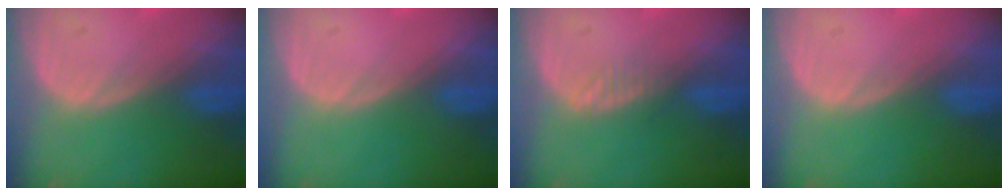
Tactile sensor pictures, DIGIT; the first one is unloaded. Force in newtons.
{"total": 0.0}
{"total": 1.6, "press": 1.6, "slide": 0.1}
{"total": 0.0}